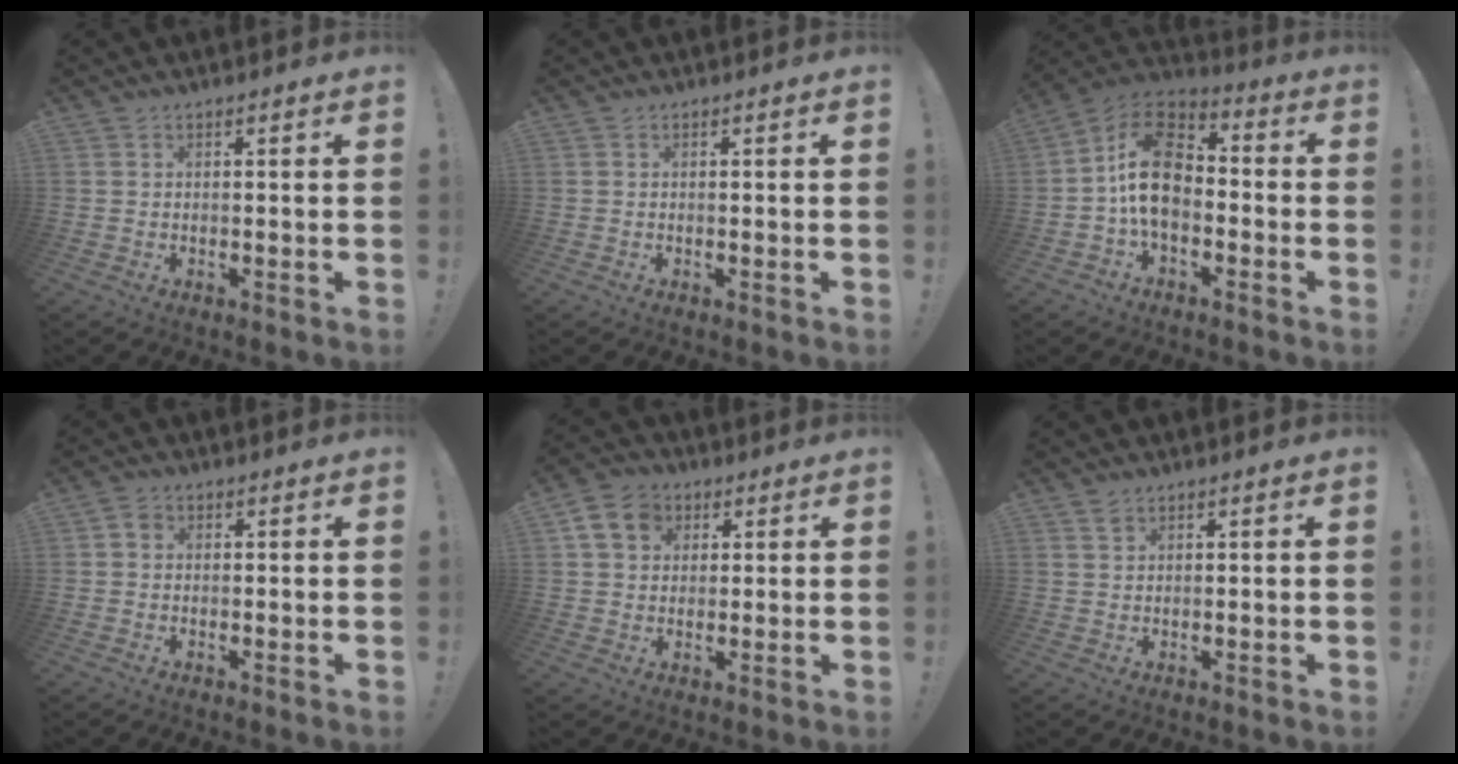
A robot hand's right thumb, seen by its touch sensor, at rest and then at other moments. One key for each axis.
{"total": 0.0}
{"total": 16.4, "fx": -0.6, "fy": 10.8, "fz": 12.3, "tx": -0.218, "ty": 0.022, "tz": -0.009}
{"total": 2.1, "fx": 0.1, "fy": 1.9, "fz": 1.1, "tx": -0.013, "ty": 0.004, "tz": 0.000}
{"total": 9.7, "fx": 3.6, "fy": 7.8, "fz": 4.4, "tx": -0.069, "ty": 0.000, "tz": 0.073}
{"total": 1.6, "fx": 1.2, "fy": 0.8, "fz": 0.5, "tx": 0.002, "ty": -0.008, "tz": 0.021}